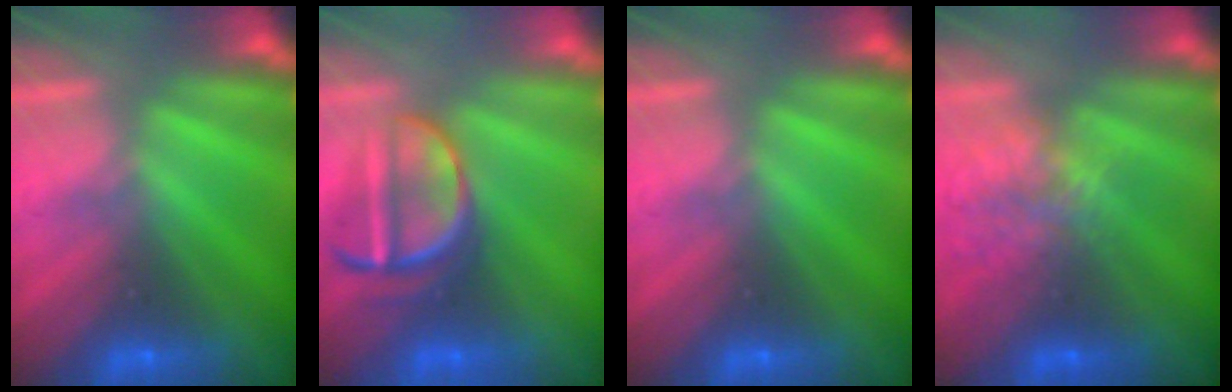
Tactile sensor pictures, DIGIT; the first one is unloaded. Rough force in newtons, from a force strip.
{"total": 3.6}
{"total": 0.0}
{"total": 4.5}